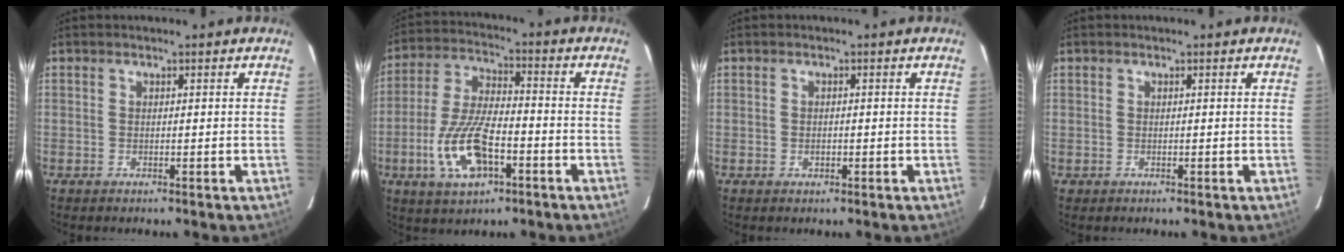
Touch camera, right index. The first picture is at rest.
{"total": 13.5, "force": [-5.0, 5.5, 11.2], "torque": [-0.240, -0.004, -0.090]}
{"total": 1.2, "force": [-0.3, 1.0, 0.5], "torque": [-0.009, 0.000, -0.004]}
{"total": 0.7, "force": [-0.2, 0.7, -0.1], "torque": [0.001, 0.002, -0.002]}